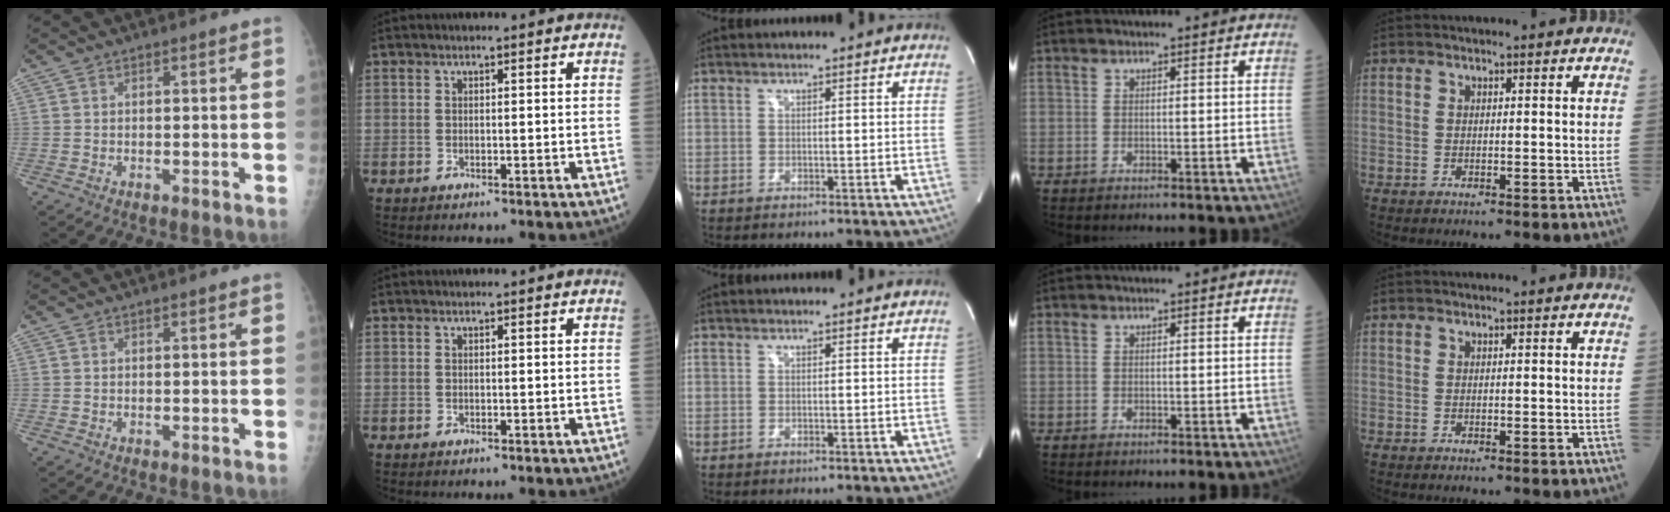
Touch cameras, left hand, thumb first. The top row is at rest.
{}